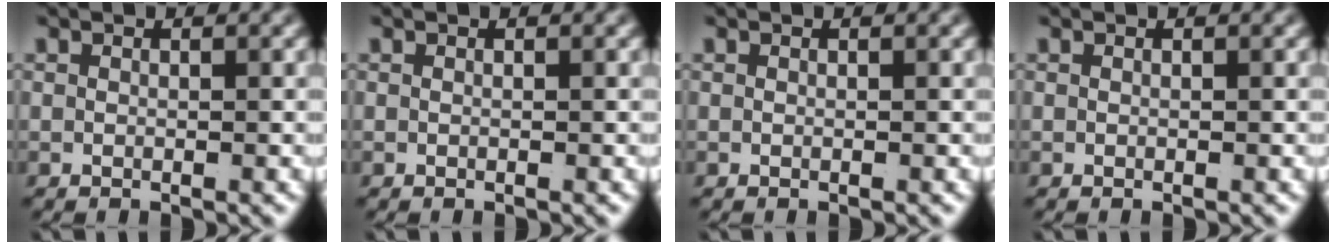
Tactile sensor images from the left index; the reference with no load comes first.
{"total": 0.0}
{"total": 0.0}
{"total": 0.0}